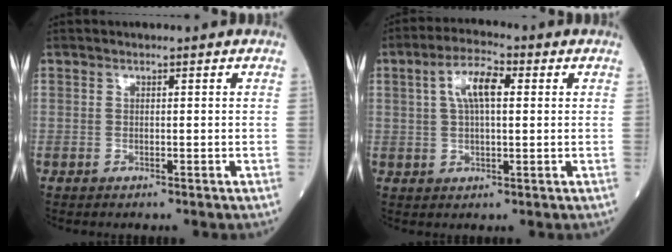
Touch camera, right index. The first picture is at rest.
{"total": 6.8, "force": [1.8, 2.2, 6.1], "torque": [-0.121, 0.018, 0.032]}